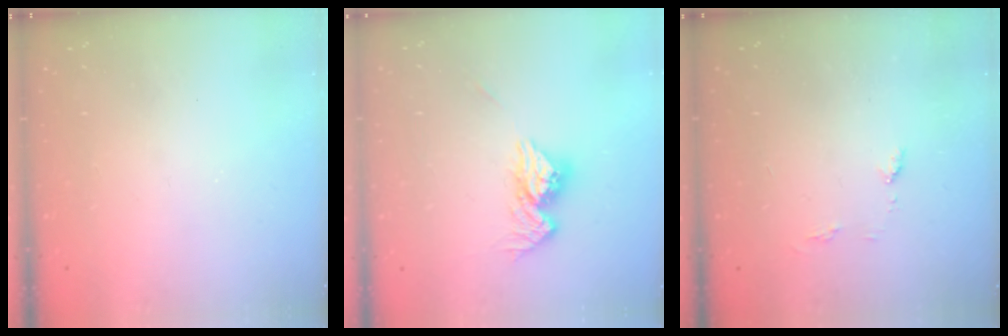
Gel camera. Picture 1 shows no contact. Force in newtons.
{"total": 10.7, "press": 10.6, "slide": 0.9}
{"total": 5.4, "press": 5.4, "slide": 0.6}